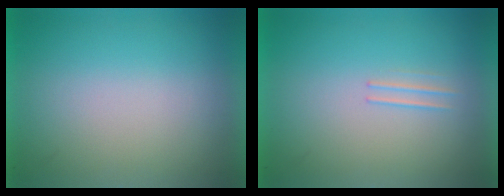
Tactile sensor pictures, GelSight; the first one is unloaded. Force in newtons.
{"total": 1.2}